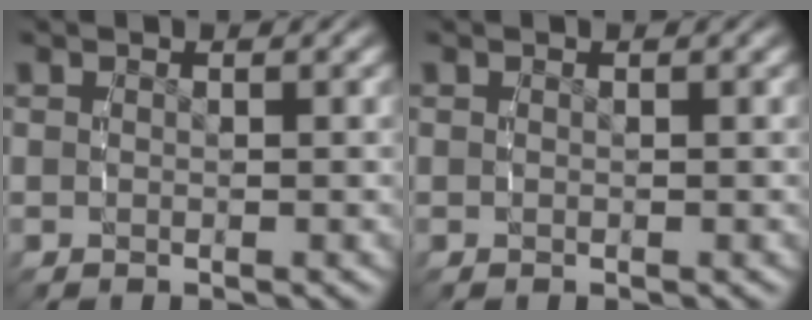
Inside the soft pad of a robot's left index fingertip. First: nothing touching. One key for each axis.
{"total": 0.0}